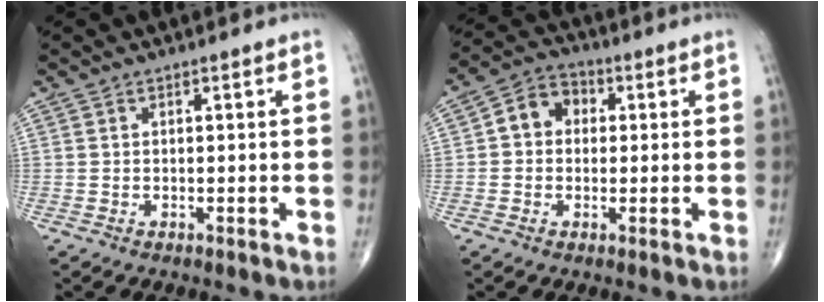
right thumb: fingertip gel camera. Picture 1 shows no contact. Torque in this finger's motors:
{"motor_torque": [0.04, 0.04, 0.29, 0.13, 0.04]}